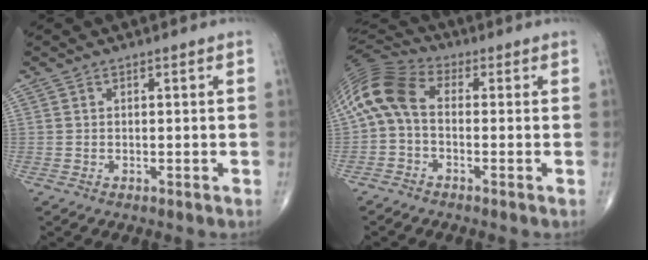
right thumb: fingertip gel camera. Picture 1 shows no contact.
{"total": 10.8, "force": [-0.1, 6.5, 8.6], "torque": [-0.177, 0.031, -0.019]}